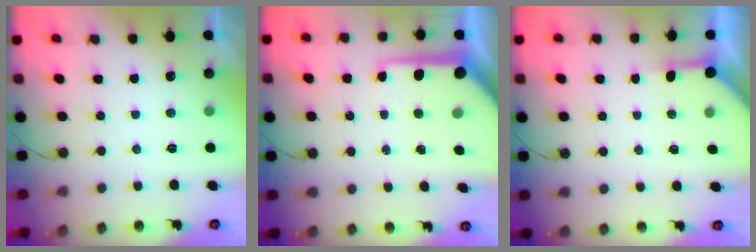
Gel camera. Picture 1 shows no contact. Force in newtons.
{"total": 10.5, "press": 10.4, "slide": 1.1}
{"total": 3.7, "press": 3.7, "slide": 0.4}